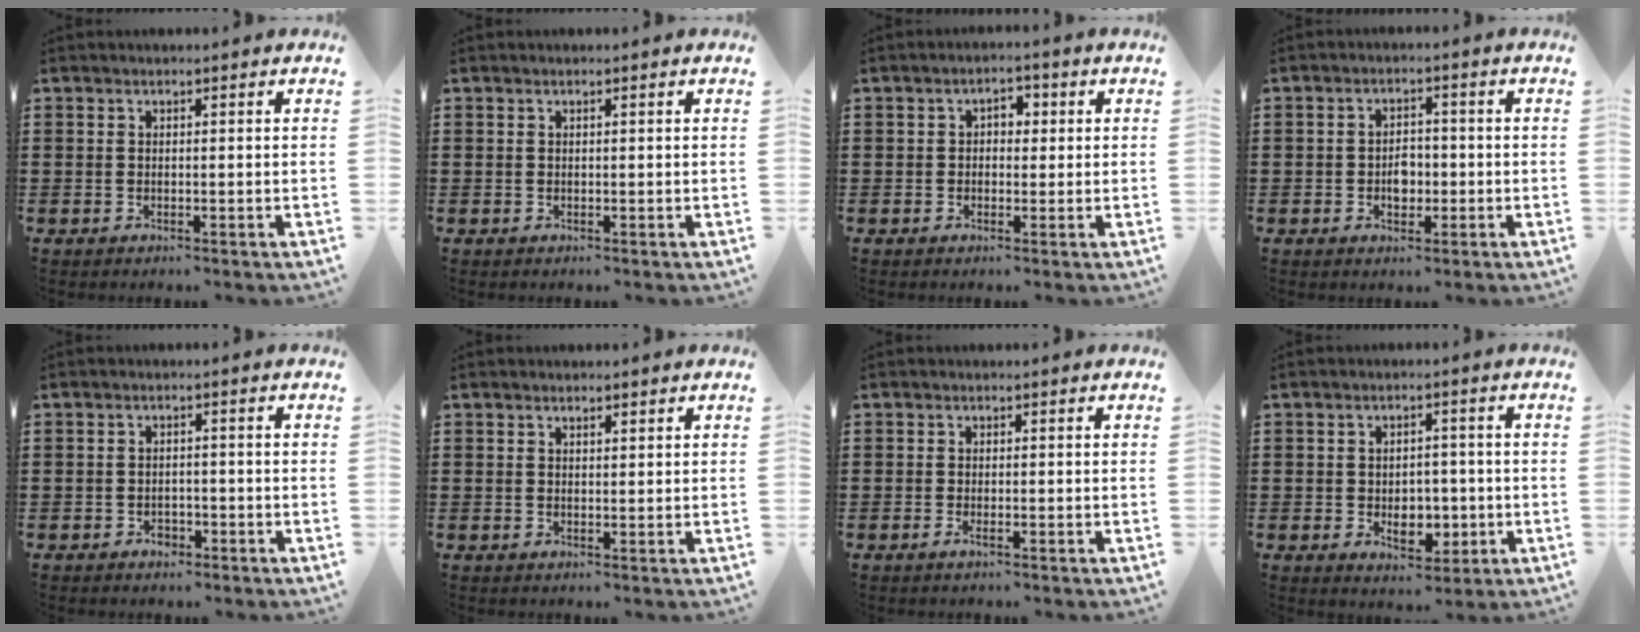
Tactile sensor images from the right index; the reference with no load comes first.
{"total": 0.0}
{"total": 2.3, "force": [0.0, 1.6, 1.6], "torque": [-0.035, 0.009, -0.003]}
{"total": 3.1, "force": [-0.7, 2.1, 2.2], "torque": [-0.036, 0.000, -0.016]}
{"total": 1.7, "force": [-1.2, 1.1, 0.6], "torque": [-0.016, -0.001, -0.025]}
{"total": 0.9, "force": [0.8, 0.3, 0.4], "torque": [-0.008, 0.001, 0.015]}
{"total": 0.8, "force": [-0.4, 0.1, 0.7], "torque": [-0.013, -0.003, -0.007]}
{"total": 4.8, "force": [-1.0, 3.5, 3.2], "torque": [-0.047, 0.000, -0.022]}